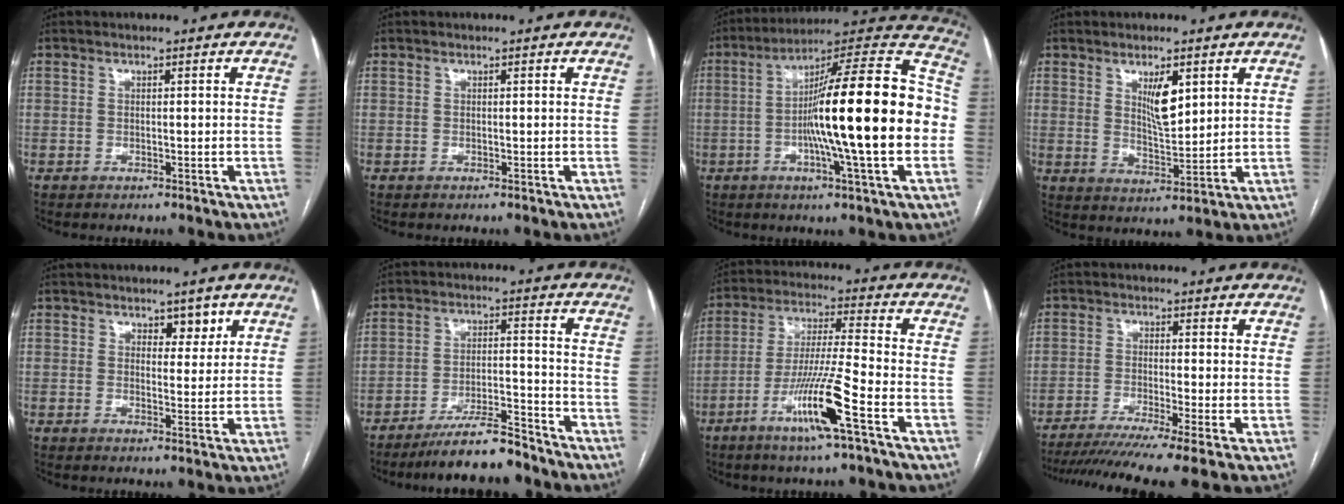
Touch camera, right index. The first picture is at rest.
{"total": 0.0}
{"total": 24.6, "force": [-2.6, 0.6, 24.4], "torque": [-0.327, 0.020, -0.053]}
{"total": 5.9, "force": [2.6, 1.7, 5.1], "torque": [-0.093, -0.008, 0.051]}
{"total": 3.0, "force": [1.9, 1.7, 1.6], "torque": [-0.013, -0.003, 0.027]}
{"total": 9.2, "force": [-8.1, 1.2, 4.2], "torque": [-0.064, 0.001, -0.140]}
{"total": 12.0, "force": [-5.9, -1.0, 10.3], "torque": [-0.202, -0.015, -0.114]}
{"total": 11.2, "force": [-8.4, -1.0, 7.3], "torque": [-0.112, -0.023, -0.132]}